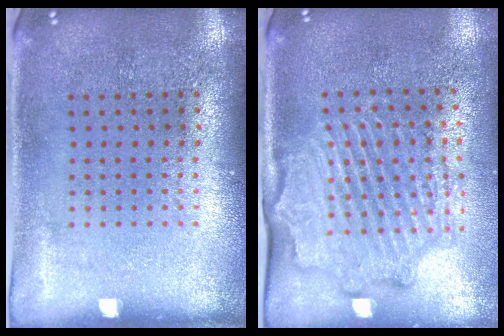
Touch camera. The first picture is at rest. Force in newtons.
{"total": 2.2, "press": 2.2, "slide": 0.2}